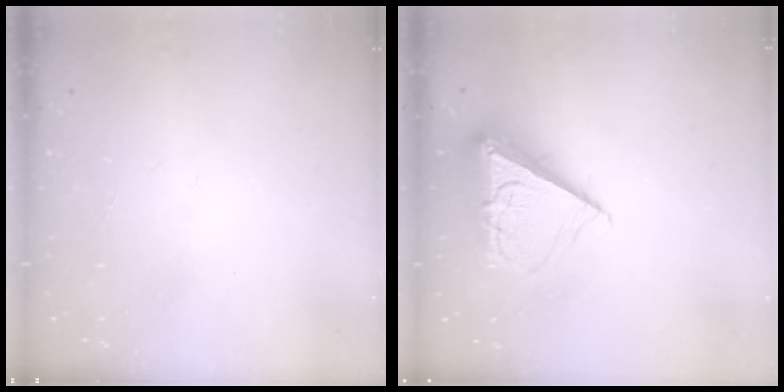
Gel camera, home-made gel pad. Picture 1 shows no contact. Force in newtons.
{"total": 10.0, "press": 10.0, "slide": 0.8}